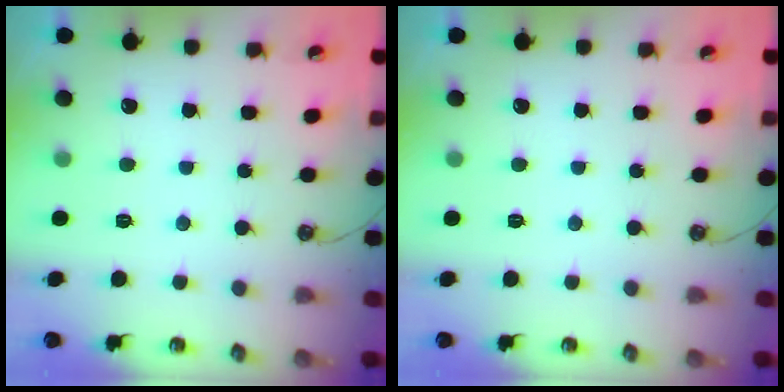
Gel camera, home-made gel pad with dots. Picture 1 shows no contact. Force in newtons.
{"total": 0.0}